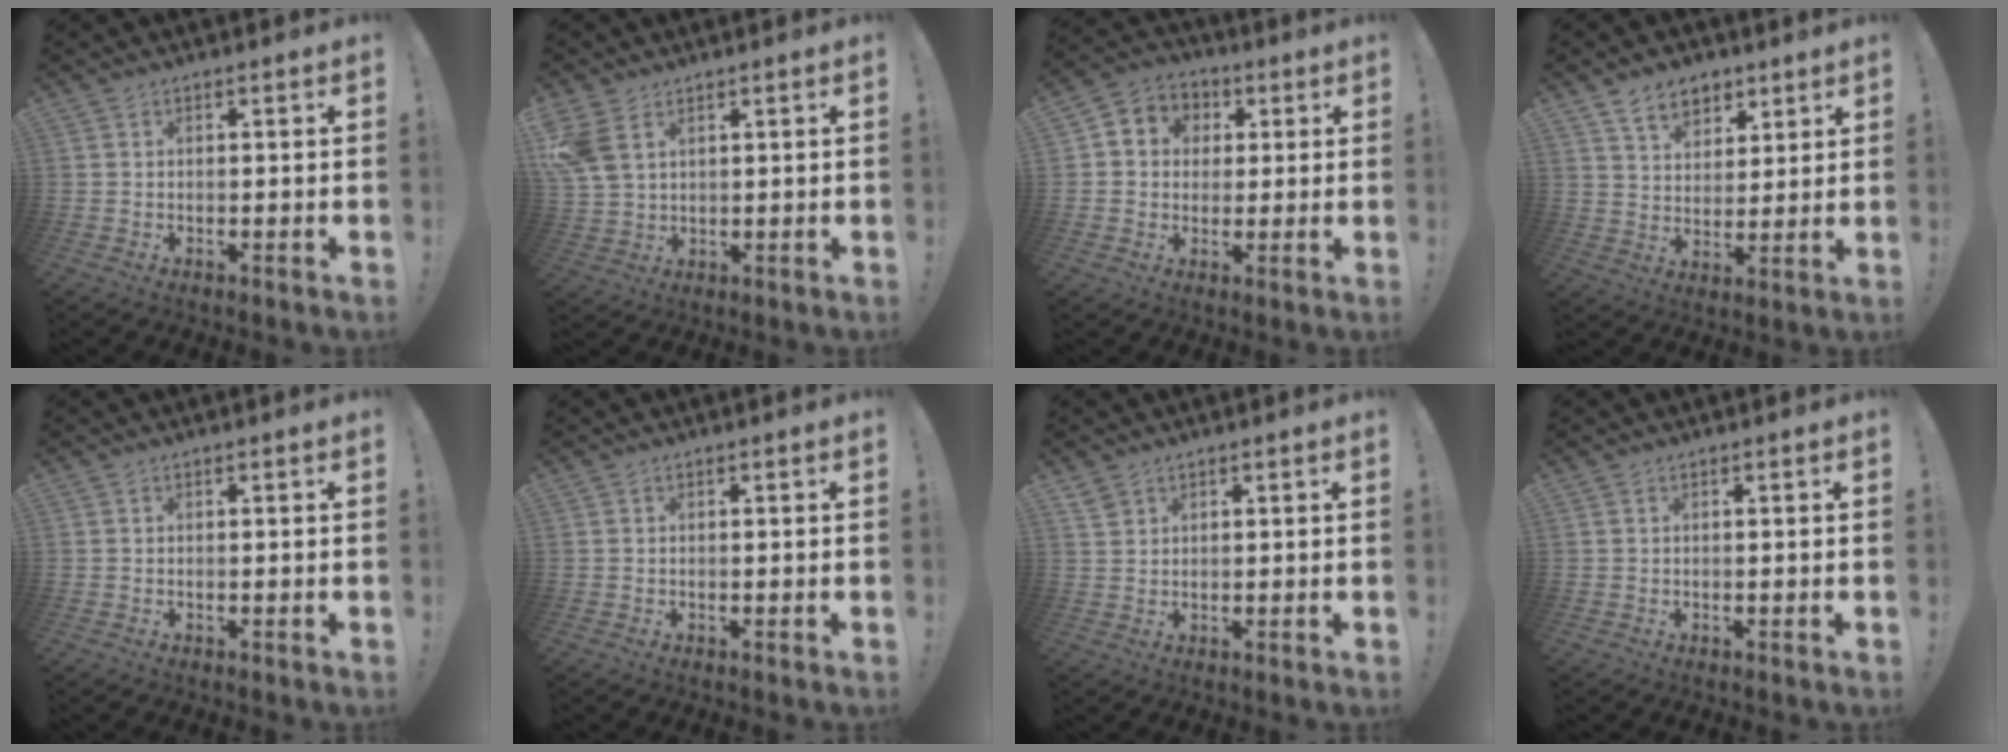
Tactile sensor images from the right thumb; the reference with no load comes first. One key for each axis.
{"total": 7.5, "fx": 3.6, "fy": 4.6, "fz": 4.7, "tx": -0.096, "ty": -0.009, "tz": 0.073}
{"total": 6.7, "fx": 0.2, "fy": 6.3, "fz": 2.1, "tx": -0.029, "ty": 0.007, "tz": 0.009}
{"total": 9.6, "fx": 6.1, "fy": 6.5, "fz": 3.6, "tx": -0.057, "ty": -0.031, "tz": 0.118}
{"total": 0.0}
{"total": 0.0}
{"total": 2.6, "fx": 1.9, "fy": 1.4, "fz": 0.8, "tx": -0.016, "ty": -0.010, "tz": 0.038}
{"total": 0.0}